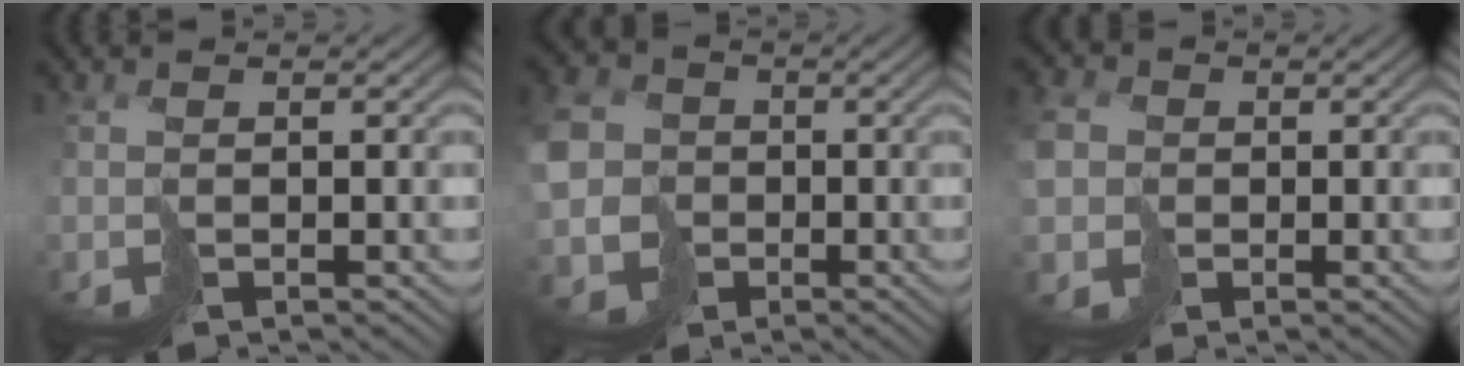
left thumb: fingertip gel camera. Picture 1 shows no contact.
{"total": 8.8, "force": [-1.1, 8.0, 3.6], "torque": [-0.113, -0.013, -0.025]}
{"total": 5.1, "force": [-0.3, 4.7, 1.9], "torque": [-0.076, -0.004, -0.008]}